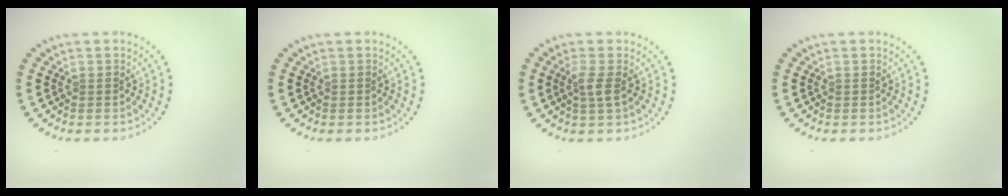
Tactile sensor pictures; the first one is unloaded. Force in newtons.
{"total": 0.0}
{"total": 1.6, "press": 1.5, "slide": 0.7}
{"total": 0.0}